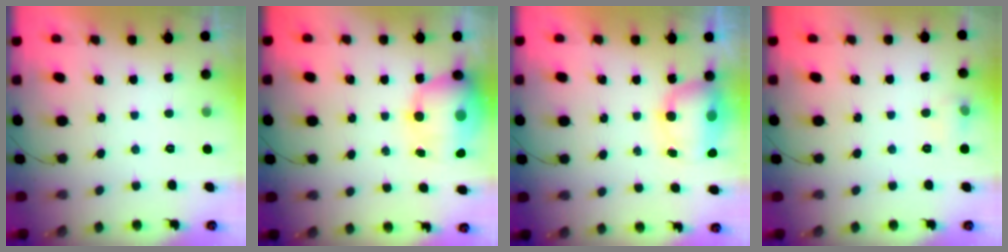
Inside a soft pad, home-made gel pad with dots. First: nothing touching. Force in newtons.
{"total": 12.8, "press": 12.4, "slide": 3.3}
{"total": 7.5, "press": 7.4, "slide": 0.9}
{"total": 5.5, "press": 4.9, "slide": 2.4}